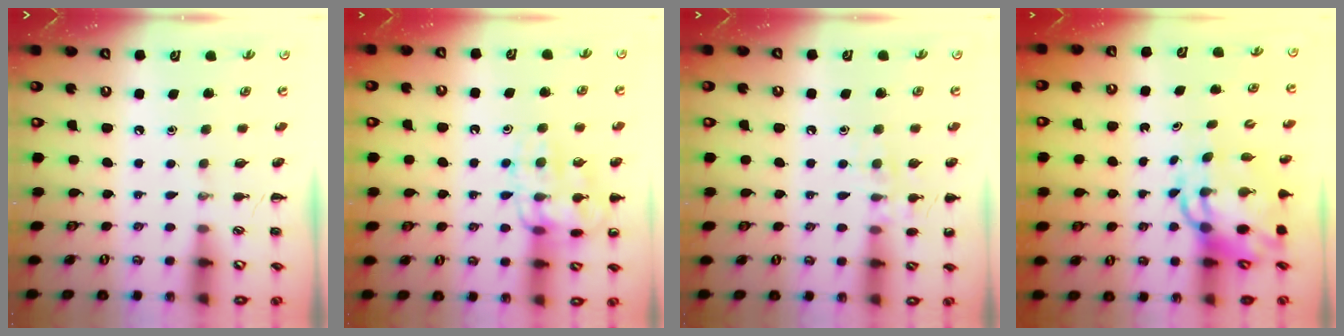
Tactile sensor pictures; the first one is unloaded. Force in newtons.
{"total": 14.2, "press": 14.2, "slide": 0.2}
{"total": 7.5, "press": 7.4, "slide": 1.2}
{"total": 8.1, "press": 7.7, "slide": 2.3}